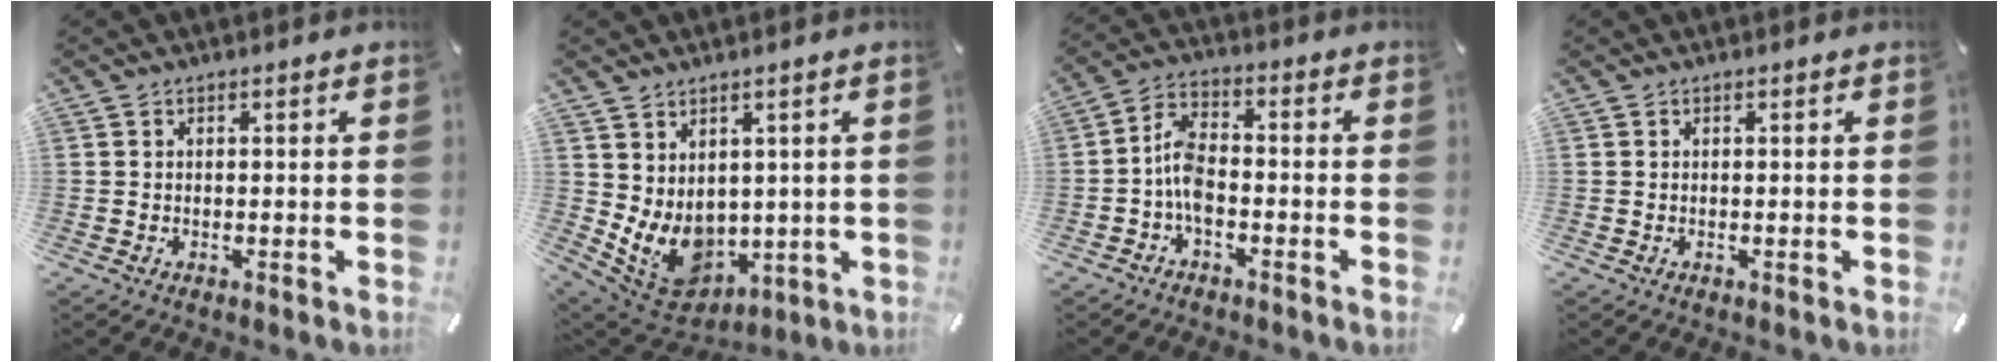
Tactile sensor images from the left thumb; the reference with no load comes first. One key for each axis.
{"total": 9.3, "fx": 0.9, "fy": 8.0, "fz": 4.6, "tx": -0.111, "ty": -0.027, "tz": 0.028}
{"total": 6.7, "fx": -2.6, "fy": 3.7, "fz": 5.0, "tx": -0.109, "ty": 0.014, "tz": -0.050}
{"total": 0.0}